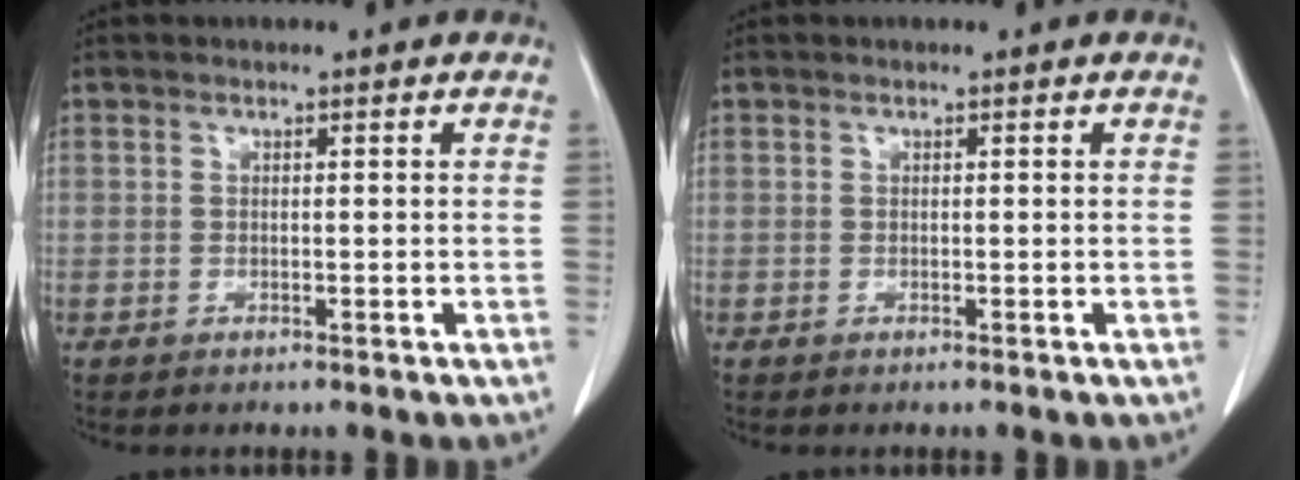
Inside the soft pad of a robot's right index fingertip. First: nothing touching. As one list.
[{"total": 0.0}]